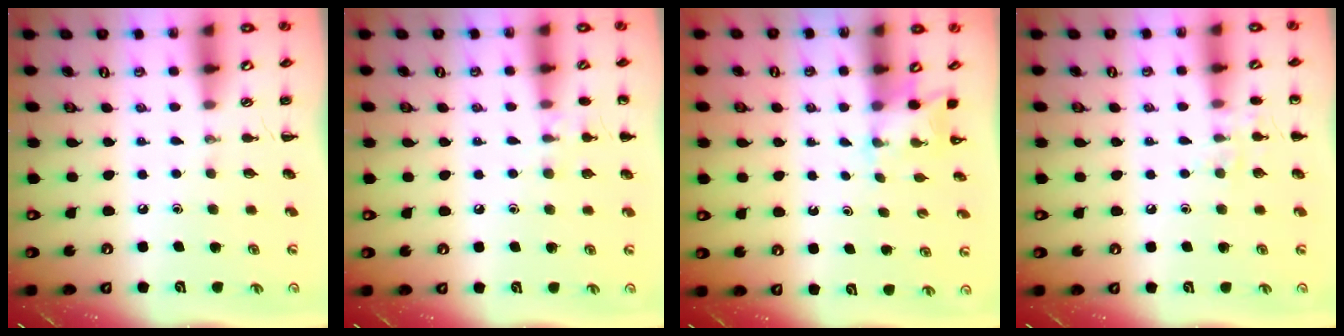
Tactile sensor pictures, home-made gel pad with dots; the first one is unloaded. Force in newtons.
{"total": 6.8, "press": 6.5, "slide": 2.1}
{"total": 2.2, "press": 2.1, "slide": 0.7}
{"total": 6.6, "press": 6.5, "slide": 1.3}